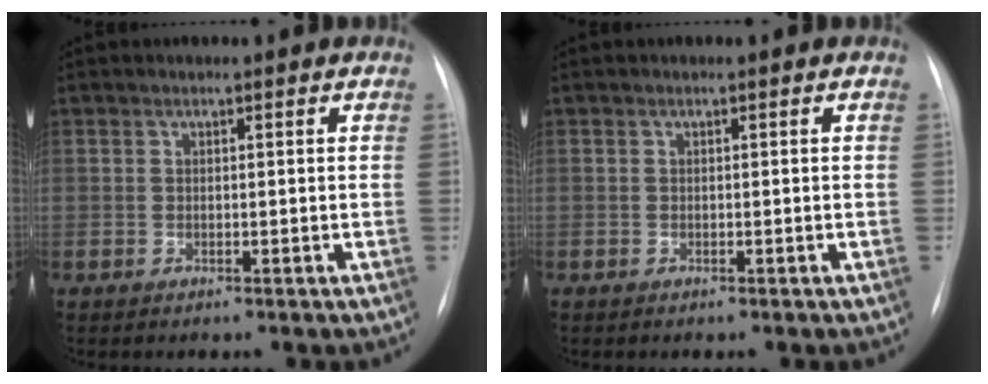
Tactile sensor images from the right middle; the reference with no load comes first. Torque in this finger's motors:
{"motor_torque": [1.17, -0.97, 0.49, 0.01]}